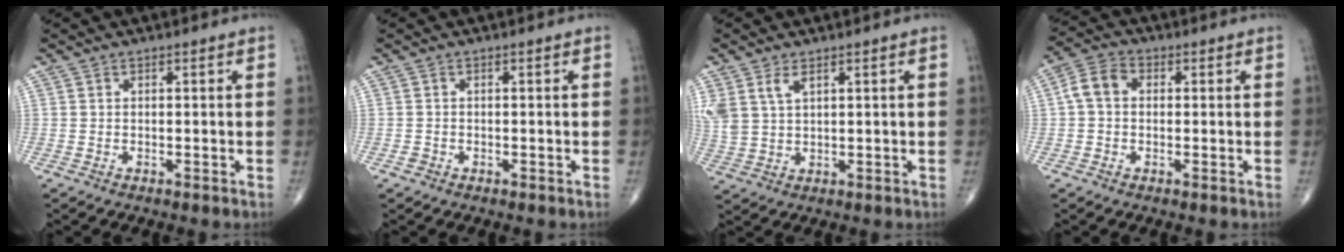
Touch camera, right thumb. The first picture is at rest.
{"total": 0.8, "force": [-0.4, 0.6, 0.1], "torque": [0.001, 0.004, -0.011]}
{"total": 6.2, "force": [3.1, 3.3, 4.2], "torque": [-0.097, -0.003, 0.073]}
{"total": 5.6, "force": [0.4, 4.1, 3.7], "torque": [-0.067, 0.020, -0.001]}